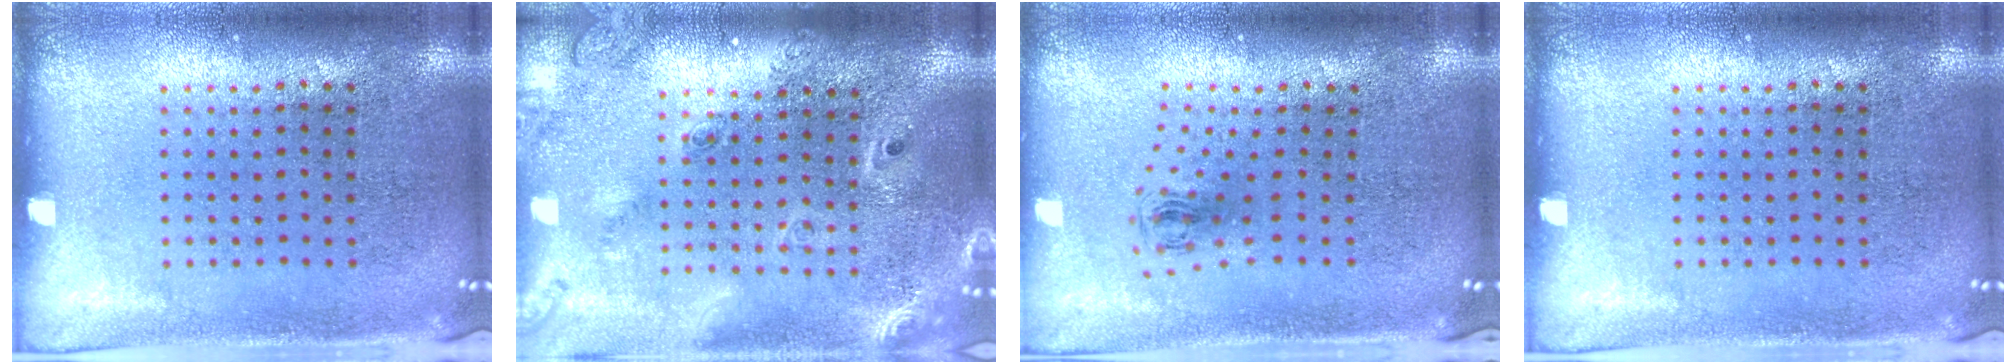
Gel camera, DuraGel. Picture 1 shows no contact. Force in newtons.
{"total": 2.3, "press": 1.8, "slide": 1.3}
{"total": 0.8, "press": 0.4, "slide": 0.7}
{"total": 0.0}